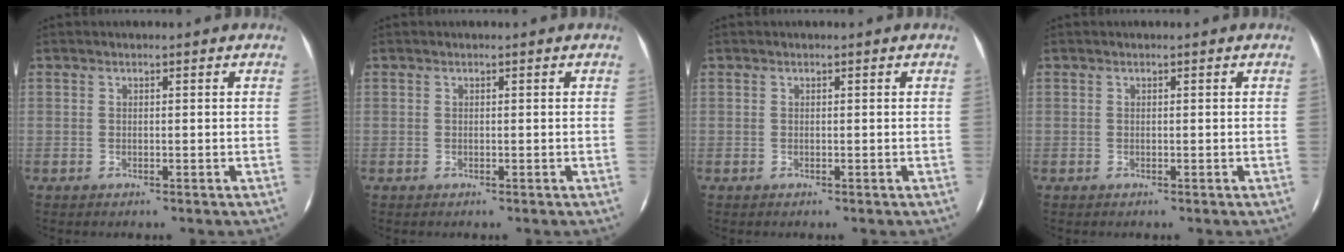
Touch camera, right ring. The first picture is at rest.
{"total": 0.0}
{"total": 0.0}
{"total": 0.0}